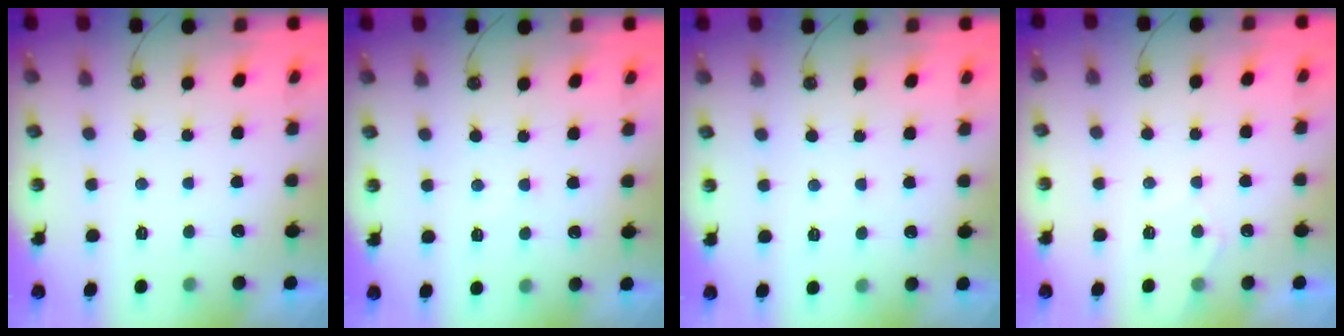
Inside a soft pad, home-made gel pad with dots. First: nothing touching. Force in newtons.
{"total": 2.4, "press": 2.4, "slide": 0.4}
{"total": 2.8, "press": 2.8, "slide": 0.5}
{"total": 5.0, "press": 5.0, "slide": 0.7}